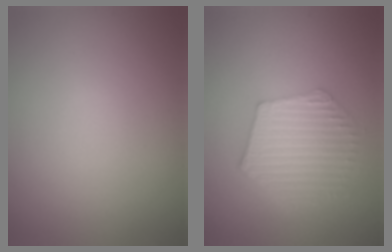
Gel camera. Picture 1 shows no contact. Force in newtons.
{"total": 5.6, "press": 4.1, "slide": 3.7}